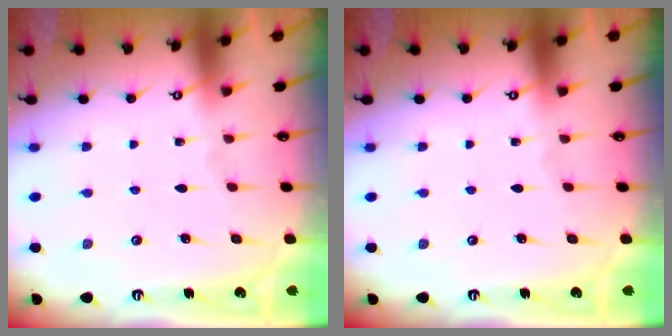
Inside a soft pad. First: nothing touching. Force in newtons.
{"total": 0.0}